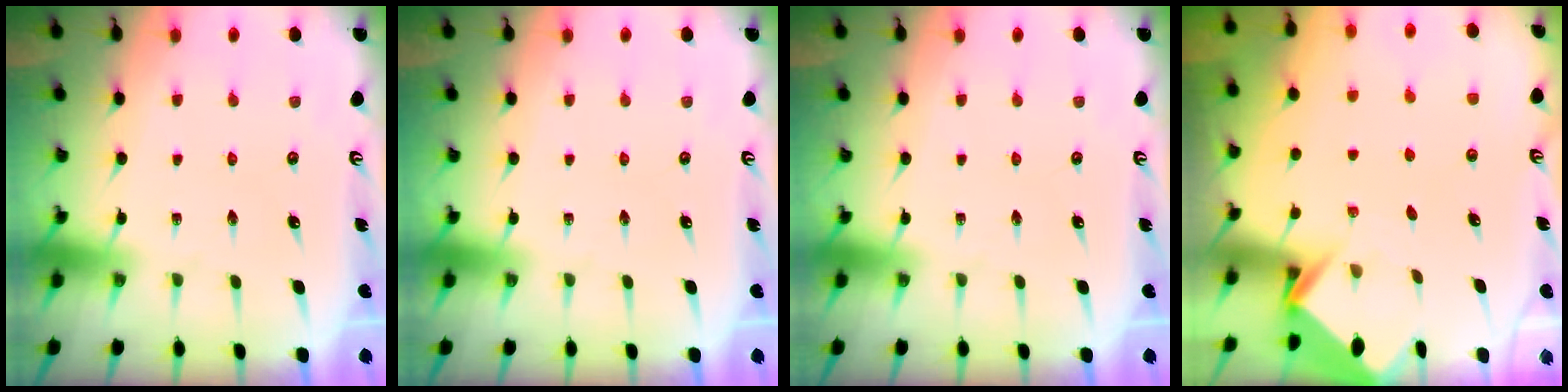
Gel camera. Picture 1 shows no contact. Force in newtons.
{"total": 0.0}
{"total": 0.0}
{"total": 4.0, "press": 4.0, "slide": 0.2}